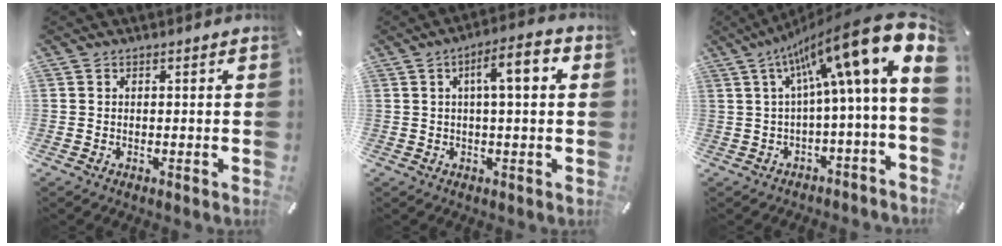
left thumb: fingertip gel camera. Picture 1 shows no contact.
{"total": 8.6, "force": [2.0, 2.1, 8.1], "torque": [-0.134, 0.002, 0.024]}
{"total": 19.6, "force": [8.0, 2.8, 17.6], "torque": [-0.286, -0.071, 0.127]}